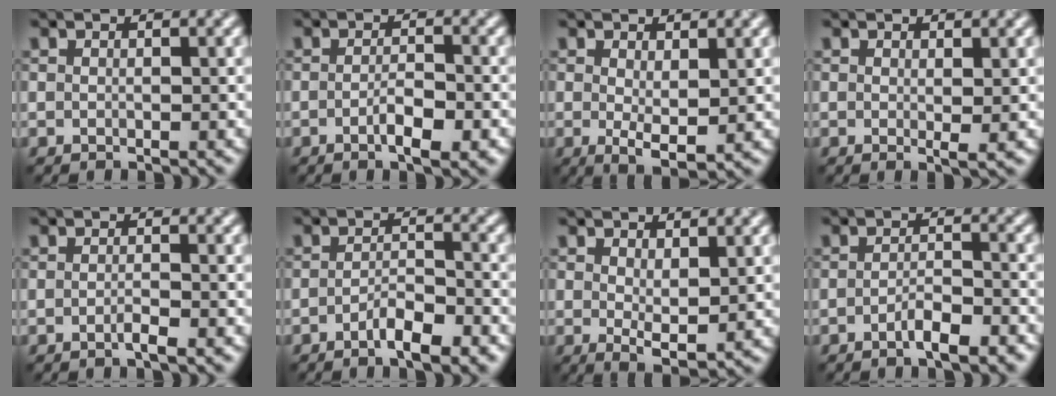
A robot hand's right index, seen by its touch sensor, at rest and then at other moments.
{"total": 3.2, "force": [-1.3, 0.8, 2.8], "torque": [-0.049, -0.002, -0.021]}
{"total": 2.7, "force": [0.3, 0.8, 2.6], "torque": [-0.043, -0.010, 0.009]}
{"total": 1.2, "force": [0.1, 0.1, 1.2], "torque": [-0.018, -0.008, 0.001]}
{"total": 1.4, "force": [-0.6, 0.3, 1.2], "torque": [-0.018, 0.001, -0.014]}
{"total": 3.5, "force": [-2.1, 0.9, 2.6], "torque": [-0.049, 0.004, -0.039]}
{"total": 2.5, "force": [0.7, 0.9, 2.3], "torque": [-0.038, -0.011, 0.016]}
{"total": 2.8, "force": [-1.6, 0.7, 2.2], "torque": [-0.039, 0.004, -0.031]}